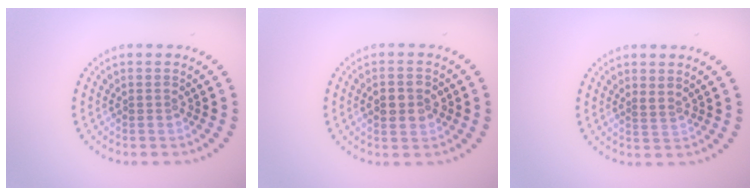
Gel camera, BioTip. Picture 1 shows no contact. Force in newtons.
{"total": 2.7, "press": 2.7, "slide": 0.0}
{"total": 0.6, "press": 0.3, "slide": 0.5}